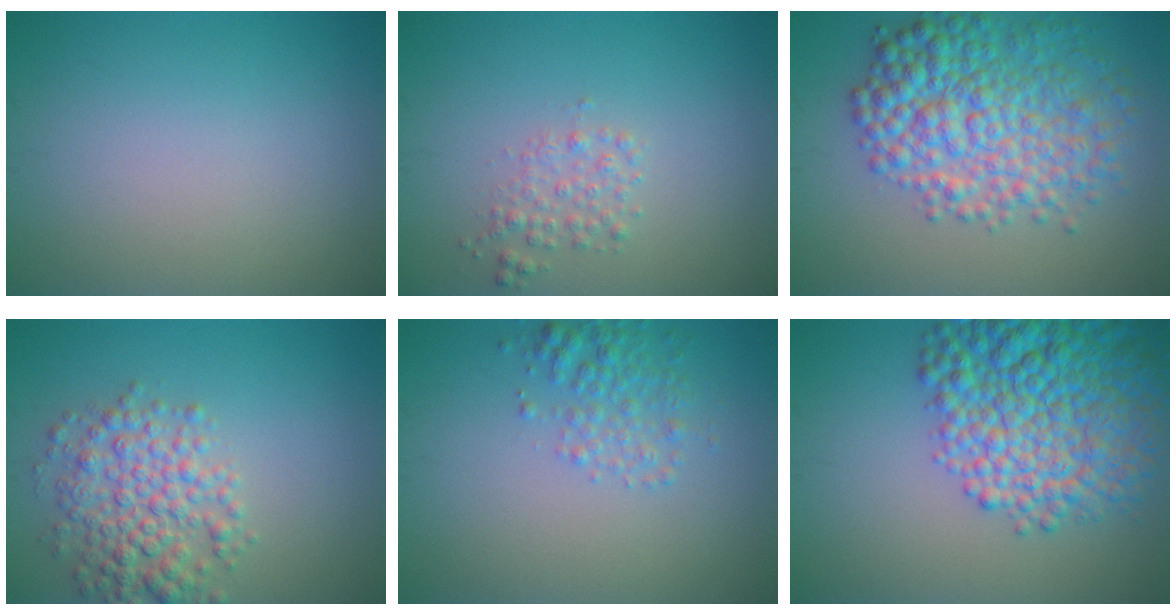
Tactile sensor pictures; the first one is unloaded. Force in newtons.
{"total": 1.7, "press": 1.7, "slide": 0.1}
{"total": 7.9, "press": 7.9, "slide": 0.1}
{"total": 5.0, "press": 5.0, "slide": 0.1}
{"total": 2.5, "press": 2.5, "slide": 0.1}
{"total": 10.7, "press": 10.7, "slide": 0.5}